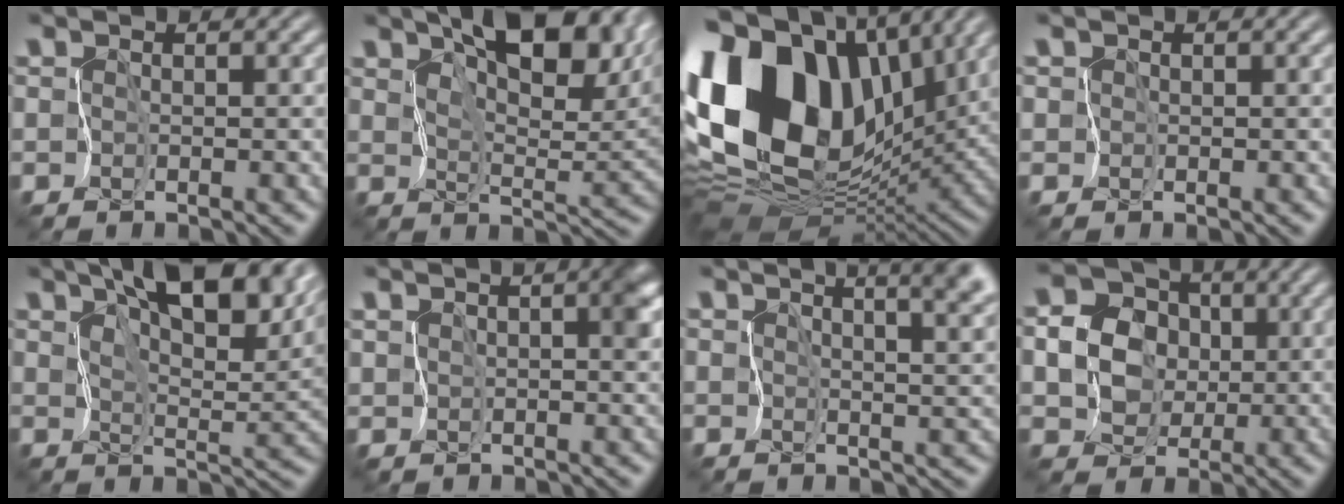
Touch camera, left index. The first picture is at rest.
{"total": 11.9, "force": [6.6, 4.7, 8.7], "torque": [-0.136, 0.005, 0.111]}
{"total": 18.4, "force": [4.6, 12.3, 12.9], "torque": [-0.278, 0.015, 0.081]}
{"total": 1.2, "force": [0.5, 1.0, 0.4], "torque": [0.002, 0.014, -0.003]}
{"total": 13.3, "force": [8.1, 4.9, 9.3], "torque": [-0.138, 0.014, 0.111]}
{"total": 4.2, "force": [1.4, 2.0, 3.5], "torque": [-0.055, 0.005, 0.022]}
{"total": 11.5, "force": [6.6, 4.9, 8.1], "torque": [-0.087, 0.037, 0.070]}
{"total": 5.8, "force": [0.8, 5.1, 2.7], "torque": [-0.052, 0.024, -0.002]}